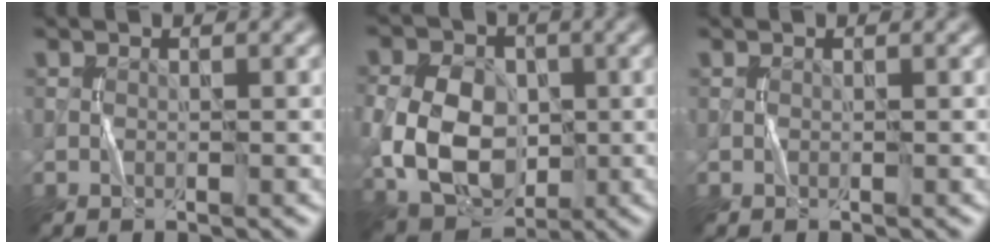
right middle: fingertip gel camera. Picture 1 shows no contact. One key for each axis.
{"total": 8.9, "fx": -1.0, "fy": 6.4, "fz": 6.1, "tx": -0.129, "ty": -0.002, "tz": -0.027}
{"total": 0.0}